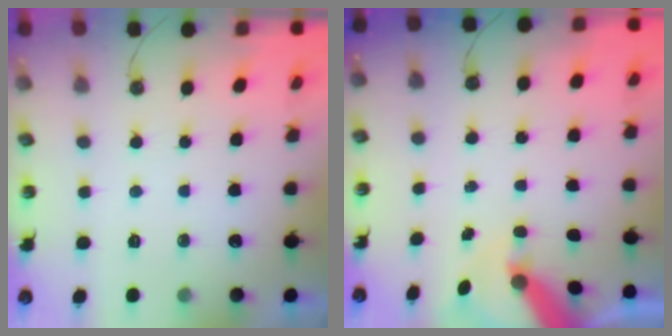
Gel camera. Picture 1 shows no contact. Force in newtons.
{"total": 8.3, "press": 8.3, "slide": 0.8}